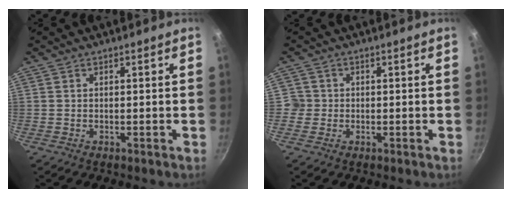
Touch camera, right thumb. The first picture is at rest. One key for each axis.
{"total": 2.4, "fx": -0.4, "fy": 2.4, "fz": 0.3, "tx": 0.009, "ty": 0.010, "tz": -0.008}